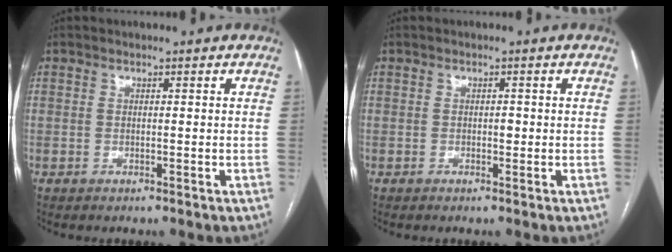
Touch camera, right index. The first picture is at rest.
{"total": 0.9, "force": [-0.1, 0.5, 0.7], "torque": [-0.009, 0.002, -0.001]}